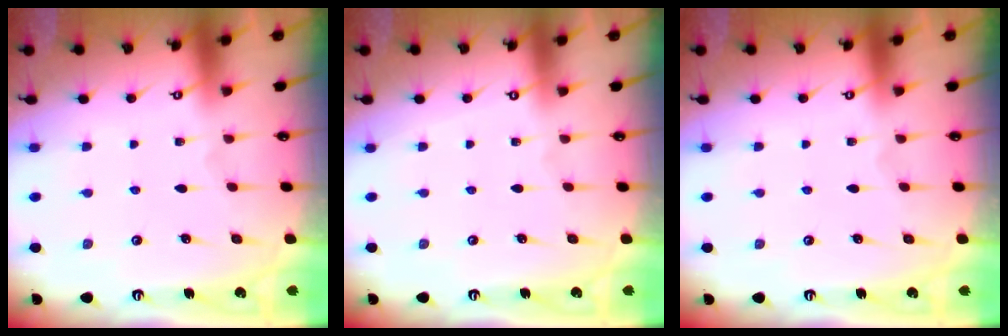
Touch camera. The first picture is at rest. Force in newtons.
{"total": 0.0}
{"total": 0.0}